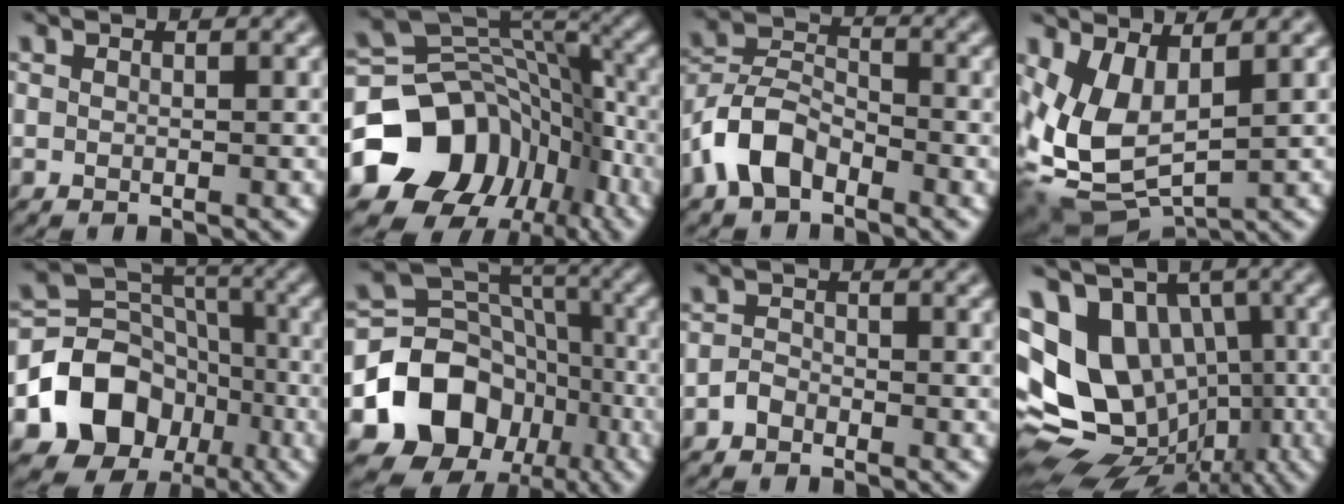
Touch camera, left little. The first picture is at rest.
{"total": 13.6, "force": [-6.4, 10.5, 5.9], "torque": [-0.129, -0.012, -0.107]}
{"total": 5.3, "force": [-3.2, 3.0, 2.9], "torque": [-0.063, 0.008, -0.071]}
{"total": 7.2, "force": [0.6, 3.9, 6.0], "torque": [-0.148, -0.013, 0.016]}
{"total": 9.8, "force": [-3.9, 7.8, 4.3], "torque": [-0.065, 0.003, -0.076]}
{"total": 11.2, "force": [-4.2, 9.1, 5.1], "torque": [-0.093, 0.004, -0.080]}
{"total": 1.4, "force": [-1.0, 0.9, 0.4], "torque": [-0.006, 0.005, -0.022]}
{"total": 15.1, "force": [0.5, 11.9, 9.4], "torque": [-0.171, -0.005, 0.023]}